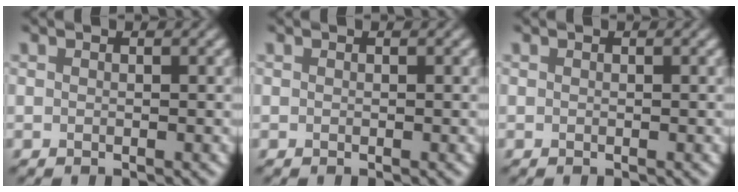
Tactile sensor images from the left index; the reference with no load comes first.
{"total": 0.0}
{"total": 0.0}